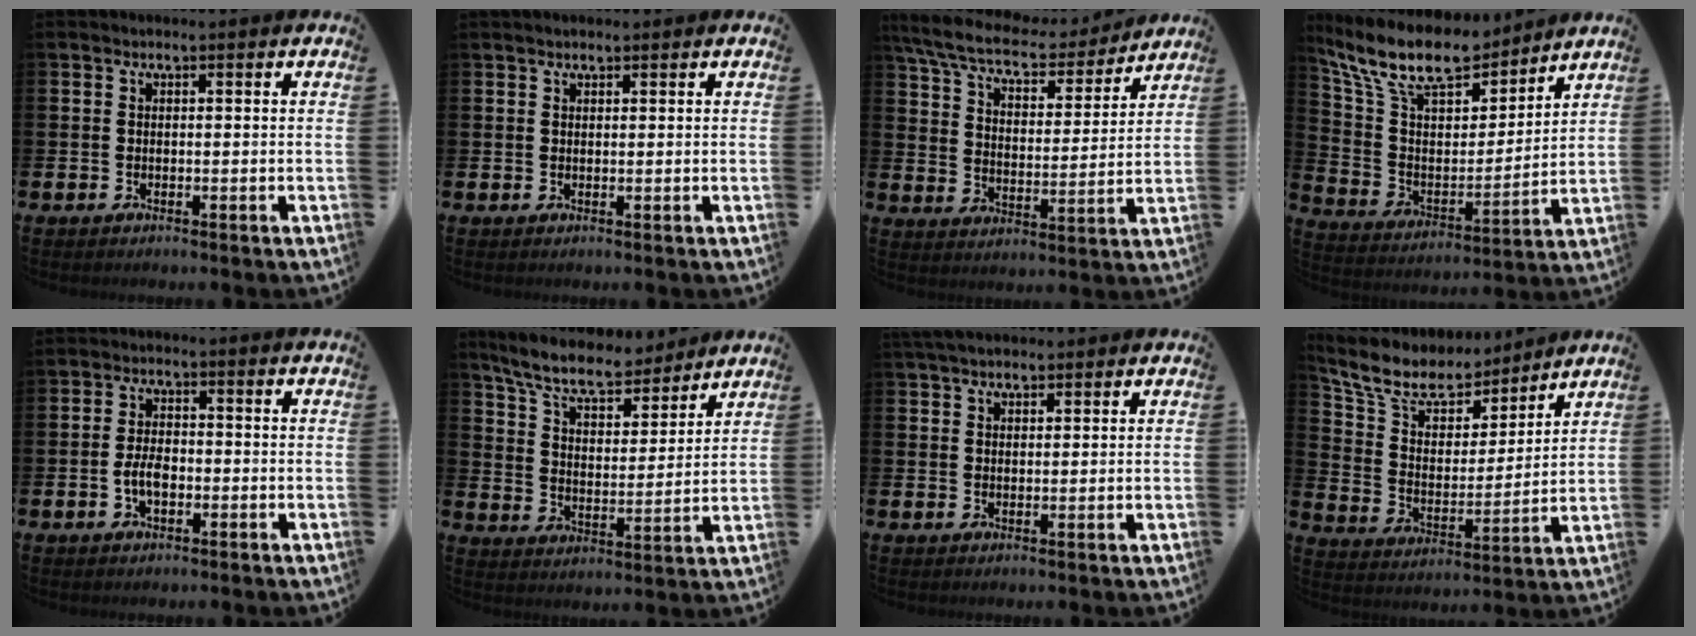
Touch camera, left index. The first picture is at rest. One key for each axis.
{"total": 1.2, "fx": 1.1, "fy": 0.3, "fz": 0.4, "tx": -0.006, "ty": 0.002, "tz": 0.020}
{"total": 8.2, "fx": 7.3, "fy": 2.1, "fz": 3.1, "tx": -0.100, "ty": -0.044, "tz": 0.125}
{"total": 12.3, "fx": 10.5, "fy": 4.4, "fz": 4.6, "tx": -0.139, "ty": -0.059, "tz": 0.187}
{"total": 3.4, "fx": -0.7, "fy": 1.9, "fz": 2.8, "tx": -0.050, "ty": -0.002, "tz": -0.017}
{"total": 9.0, "fx": 8.2, "fy": 2.2, "fz": 2.9, "tx": -0.089, "ty": -0.048, "tz": 0.147}
{"total": 3.4, "fx": 3.1, "fy": 1.0, "fz": 1.1, "tx": -0.018, "ty": -0.007, "tz": 0.056}
{"total": 10.1, "fx": 8.7, "fy": 4.3, "fz": 2.8, "tx": -0.101, "ty": -0.054, "tz": 0.157}